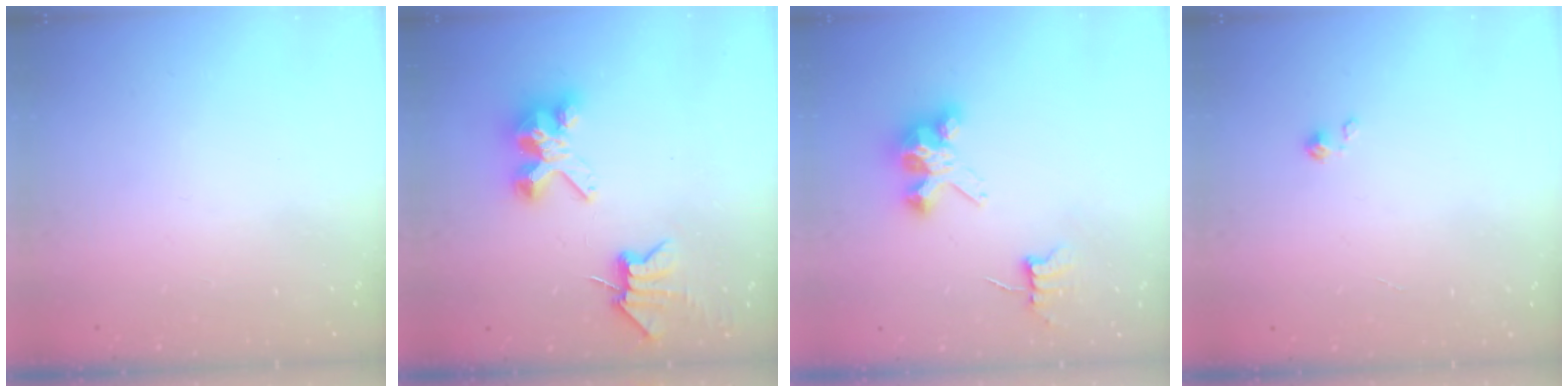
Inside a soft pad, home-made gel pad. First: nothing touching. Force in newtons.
{"total": 7.3, "press": 7.2, "slide": 0.8}
{"total": 6.8, "press": 6.8, "slide": 0.5}
{"total": 0.0}